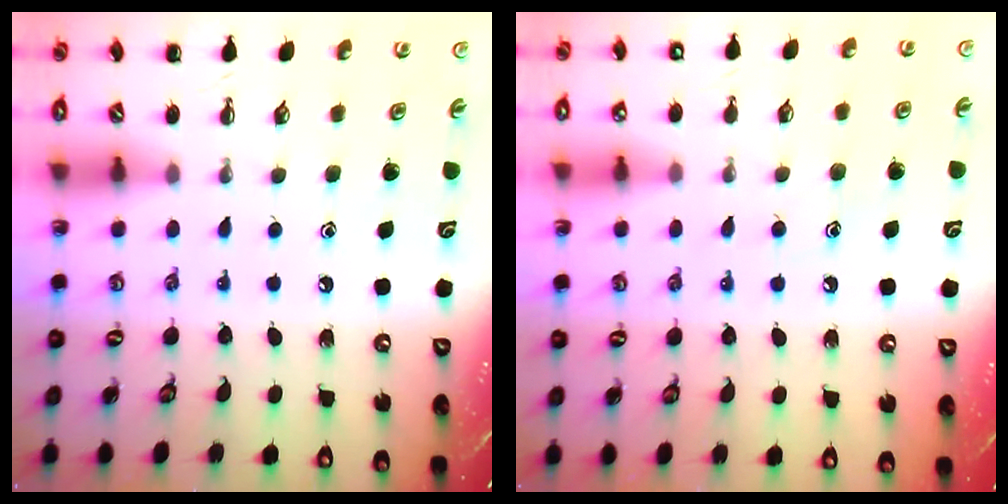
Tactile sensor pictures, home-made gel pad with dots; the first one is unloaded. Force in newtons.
{"total": 6.9, "press": 6.8, "slide": 1.2}